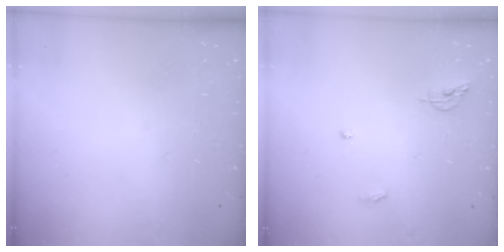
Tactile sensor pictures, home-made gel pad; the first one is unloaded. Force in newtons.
{"total": 6.5, "press": 6.5, "slide": 0.5}